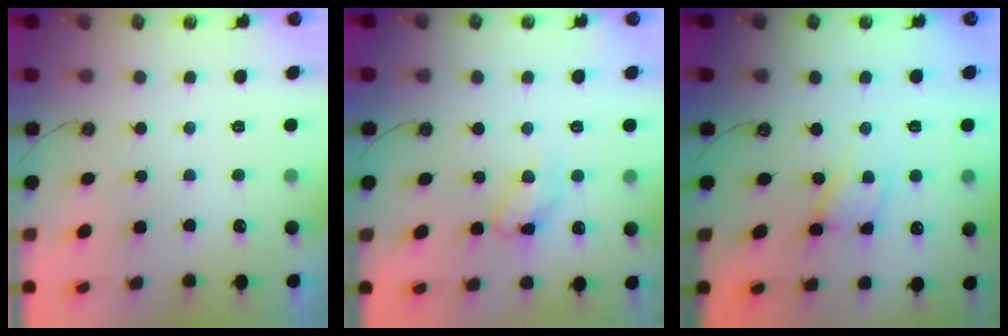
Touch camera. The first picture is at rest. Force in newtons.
{"total": 11.6, "press": 11.5, "slide": 1.0}
{"total": 7.5, "press": 7.4, "slide": 0.5}